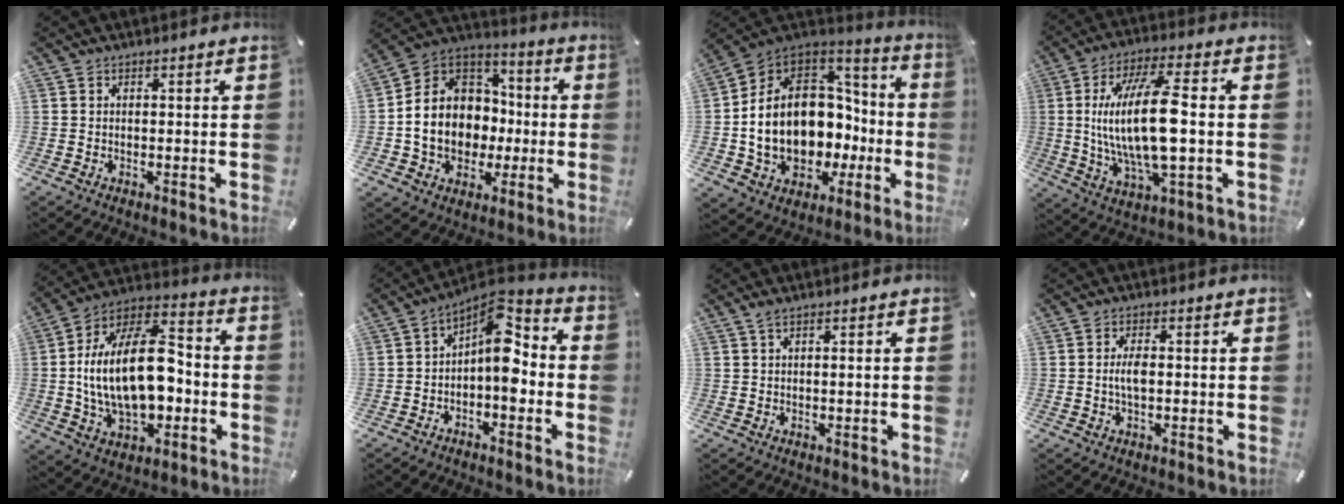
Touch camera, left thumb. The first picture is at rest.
{"total": 14.1, "force": [-2.6, 12.4, 6.2], "torque": [-0.145, 0.008, -0.039]}
{"total": 19.1, "force": [-1.5, 15.0, 11.8], "torque": [-0.241, -0.012, -0.014]}
{"total": 19.3, "force": [0.5, 6.4, 18.2], "torque": [-0.381, -0.011, -0.002]}
{"total": 24.3, "force": [-0.9, 14.2, 19.7], "torque": [-0.366, -0.003, -0.016]}
{"total": 10.1, "force": [0.8, 5.4, 8.5], "torque": [-0.137, -0.026, 0.010]}
{"total": 1.5, "force": [0.6, 0.1, 1.4], "torque": [-0.030, 0.000, 0.009]}
{"total": 3.3, "force": [-0.1, 1.4, 3.0], "torque": [-0.066, -0.001, -0.004]}